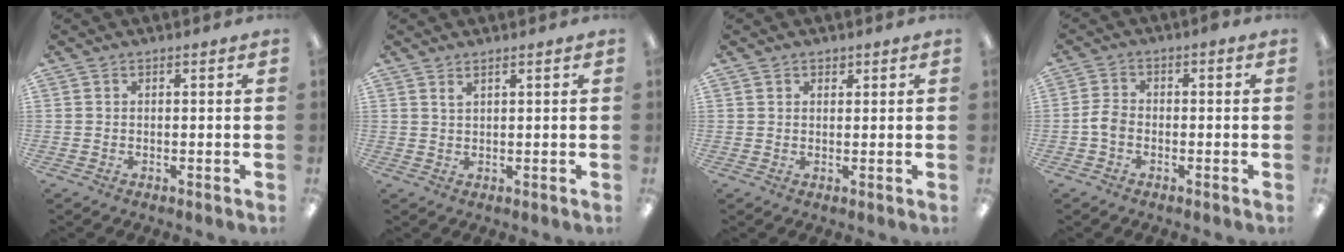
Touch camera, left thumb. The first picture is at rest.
{"total": 1.4, "force": [1.2, 0.2, 0.8], "torque": [-0.018, 0.000, 0.021]}
{"total": 1.2, "force": [1.0, 0.7, 0.0], "torque": [0.007, -0.003, 0.017]}
{"total": 3.7, "force": [-1.3, 2.3, 2.6], "torque": [-0.051, 0.008, -0.024]}